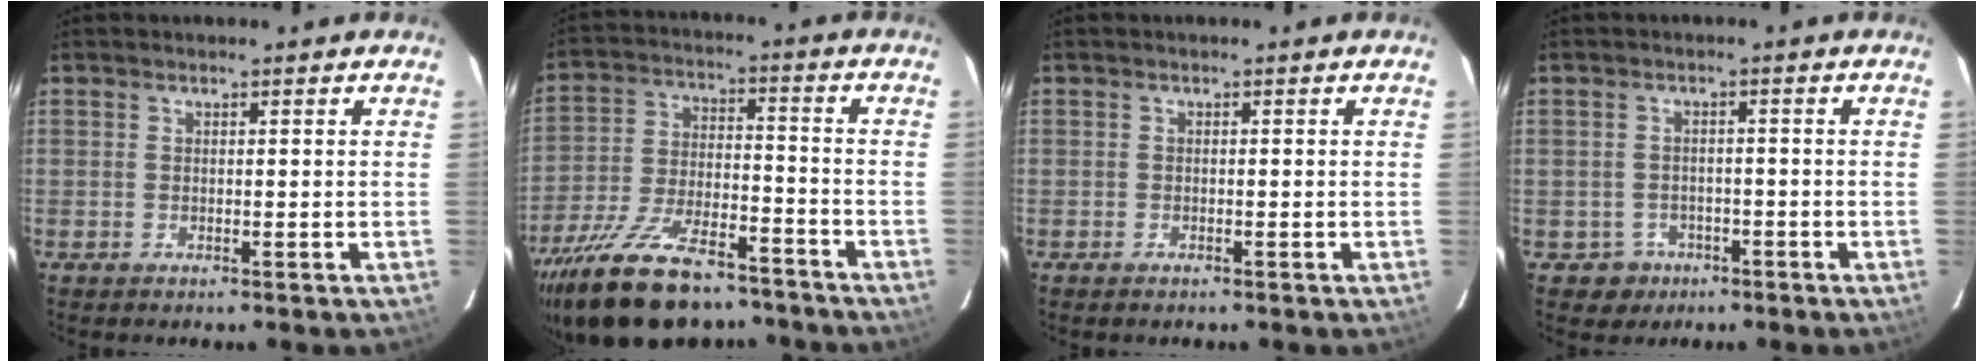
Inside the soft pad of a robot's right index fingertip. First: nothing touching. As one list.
[{"total": 22.5, "force": [-17.4, 8.6, 11.4], "torque": [-0.231, -0.025, -0.271]}, {"total": 0.8, "force": [-0.7, 0.3, 0.3], "torque": [-0.007, -0.002, -0.014]}, {"total": 4.3, "force": [-2.0, 3.7, 0.2], "torque": [-0.017, 0.016, -0.023]}]